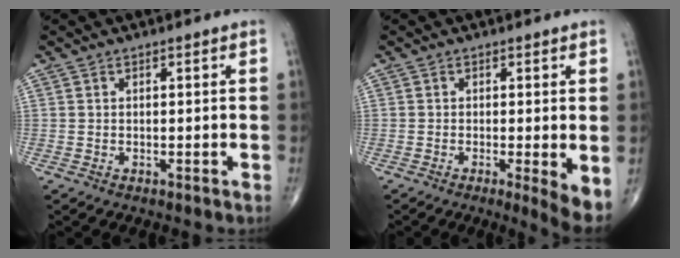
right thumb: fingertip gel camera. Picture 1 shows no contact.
{"total": 4.4, "force": [-0.8, 0.6, 4.3], "torque": [-0.071, -0.016, -0.018]}